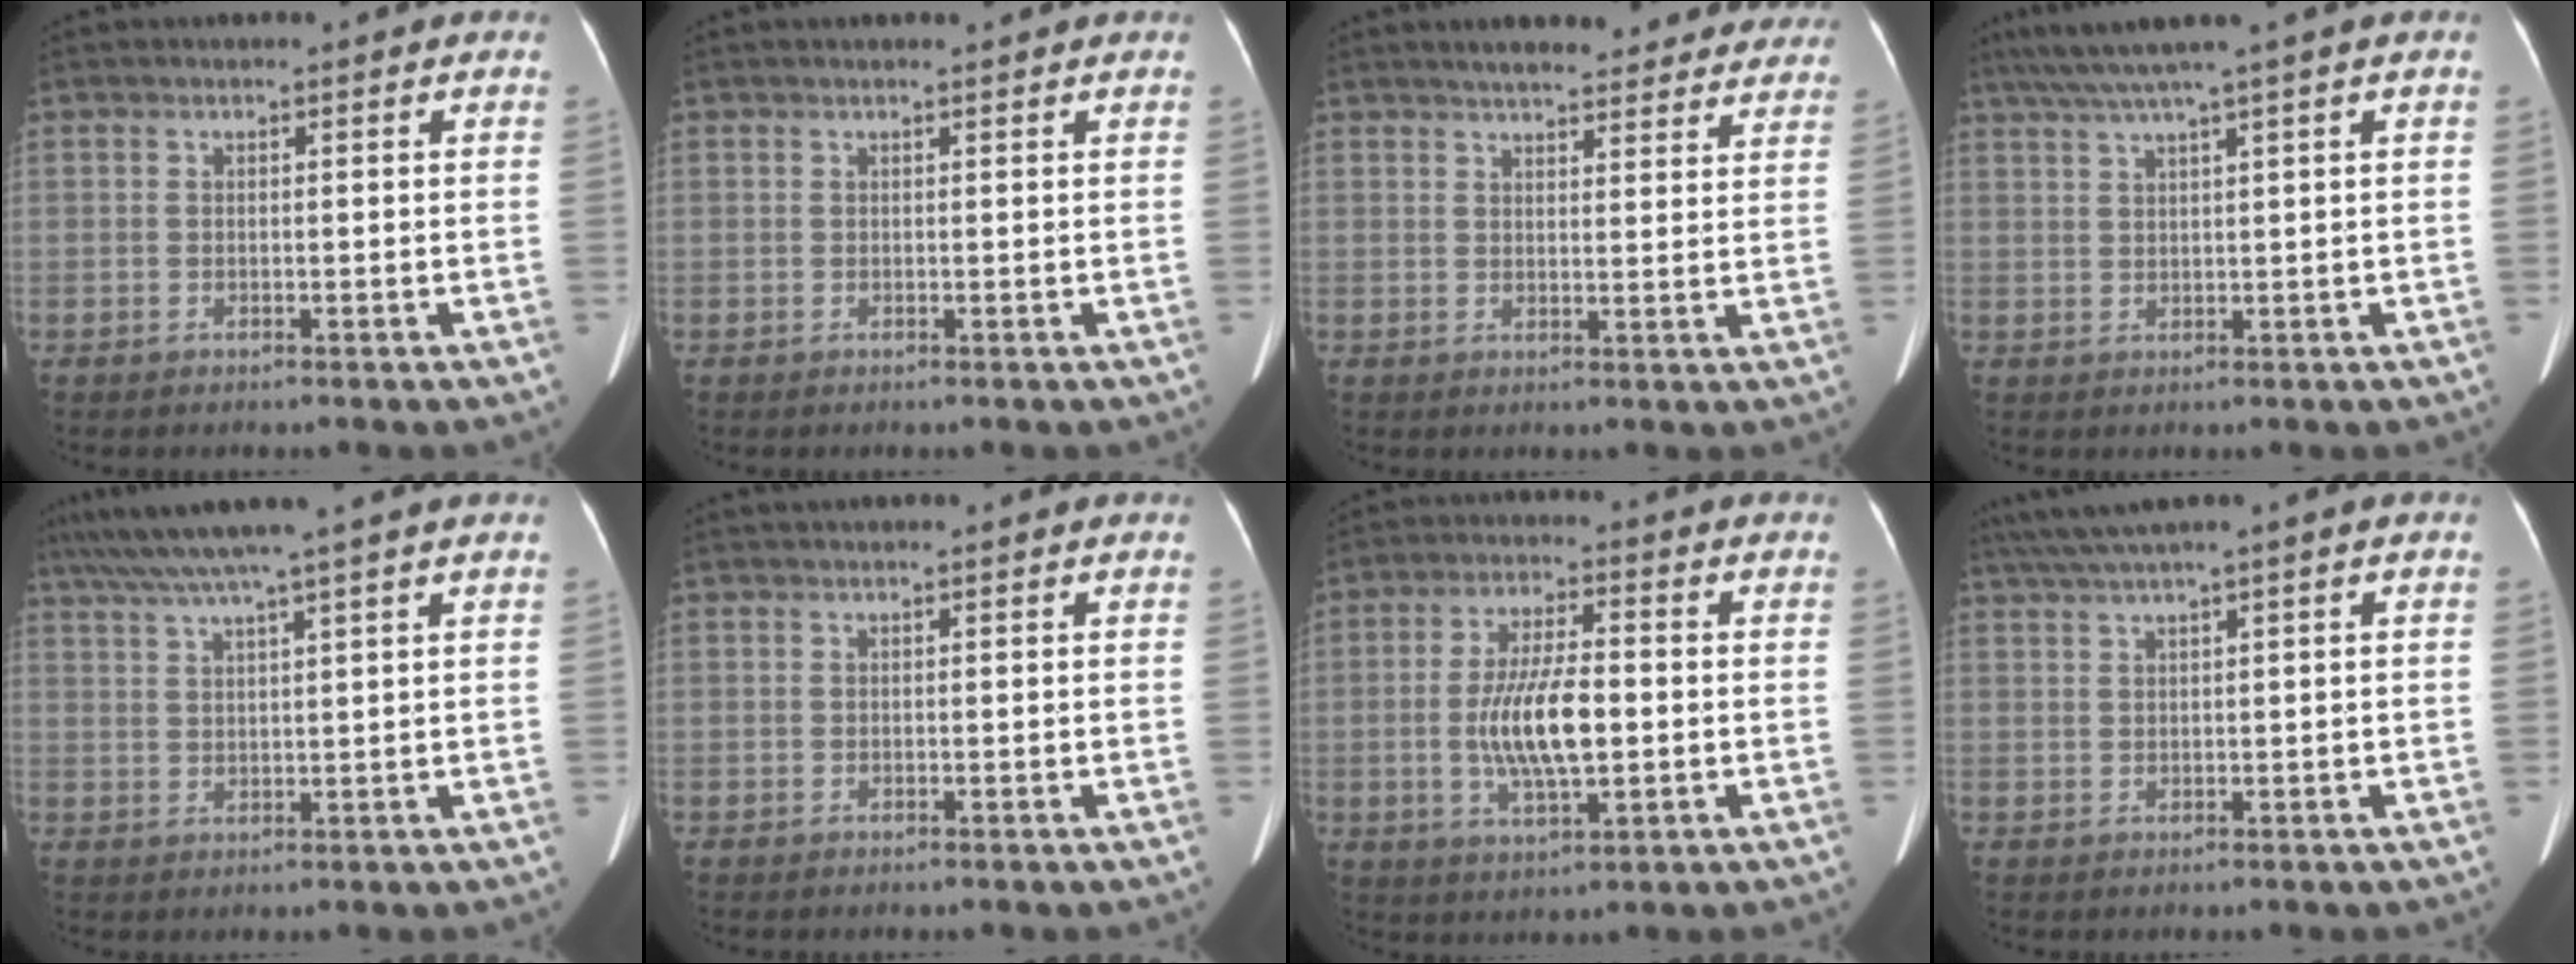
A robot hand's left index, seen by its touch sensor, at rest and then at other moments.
{"total": 1.7, "force": [1.6, 0.0, 0.6], "torque": [-0.010, 0.012, 0.022]}
{"total": 18.1, "force": [16.3, 4.6, 6.6], "torque": [-0.072, 0.010, 0.192]}
{"total": 5.7, "force": [4.2, -1.3, 3.7], "torque": [-0.071, 0.022, 0.079]}
{"total": 7.8, "force": [6.3, -1.8, 4.3], "torque": [-0.075, 0.023, 0.105]}
{"total": 1.2, "force": [1.0, 0.1, 0.6], "torque": [-0.008, 0.025, 0.020]}
{"total": 9.9, "force": [-1.1, 2.7, 9.5], "torque": [-0.190, -0.002, -0.016]}
{"total": 4.4, "force": [2.9, -0.7, 3.2], "torque": [-0.074, 0.021, 0.061]}